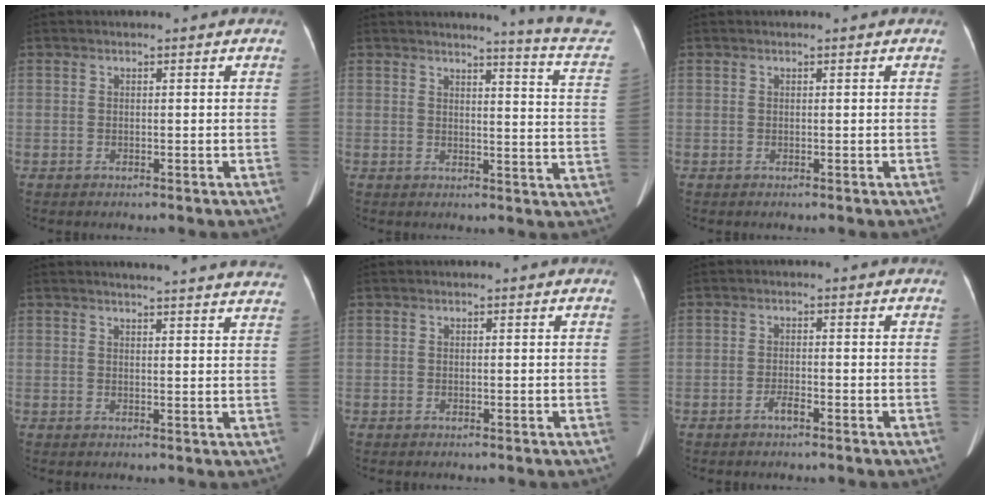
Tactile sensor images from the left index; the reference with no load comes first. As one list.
[{"total": 12.0, "force": [11.7, -1.8, 2.1], "torque": [-0.023, -0.110, 0.105]}, {"total": 0.0}, {"total": 17.8, "force": [16.9, 1.1, 5.5], "torque": [-0.067, -0.032, 0.185]}, {"total": 0.0}, {"total": 1.7, "force": [-1.4, 0.2, 1.0], "torque": [-0.022, -0.004, -0.025]}]